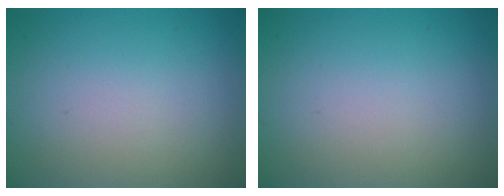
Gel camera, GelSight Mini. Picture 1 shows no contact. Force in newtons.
{"total": 0.0}